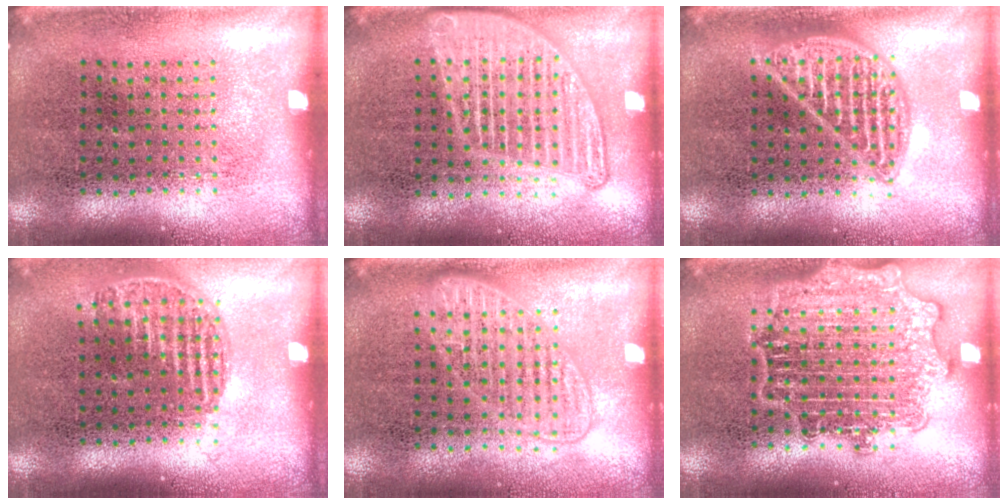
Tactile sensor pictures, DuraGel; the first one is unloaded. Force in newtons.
{"total": 1.7, "press": 1.7, "slide": 0.2}
{"total": 1.5, "press": 1.5, "slide": 0.2}
{"total": 1.0, "press": 0.9, "slide": 0.5}
{"total": 1.4, "press": 1.3, "slide": 0.4}
{"total": 3.0, "press": 3.0, "slide": 0.5}